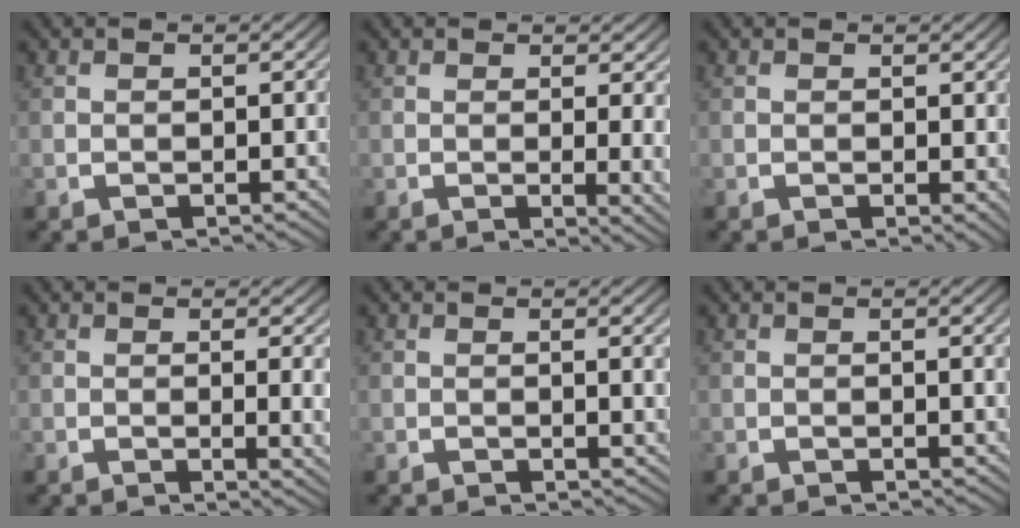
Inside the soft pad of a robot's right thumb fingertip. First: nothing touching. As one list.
[{"total": 2.9, "force": [0.2, 0.6, 2.9], "torque": [-0.036, -0.011, 0.003]}, {"total": 0.7, "force": [0.4, 0.3, 0.5], "torque": [-0.004, -0.003, 0.006]}, {"total": 2.7, "force": [0.3, 0.4, 2.7], "torque": [-0.034, -0.004, 0.004]}, {"total": 1.6, "force": [0.5, -0.1, 1.5], "torque": [-0.020, 0.000, 0.009]}, {"total": 0.9, "force": [0.3, -0.2, 0.8], "torque": [-0.013, 0.001, 0.006]}]